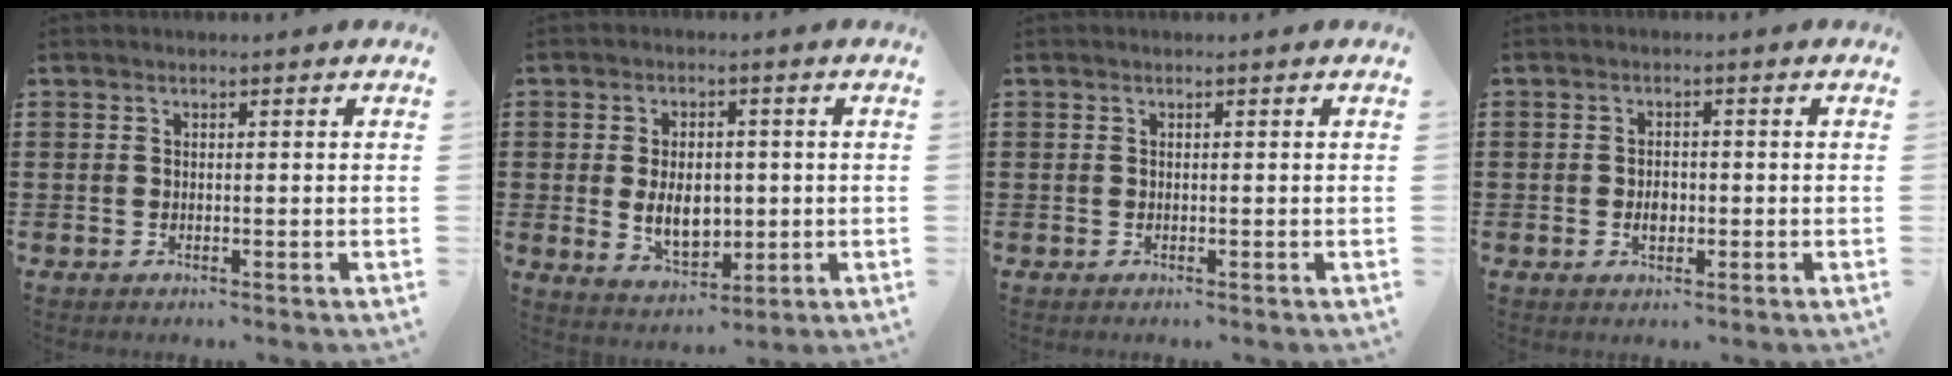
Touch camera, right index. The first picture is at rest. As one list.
[{"total": 6.9, "force": [-0.2, 4.6, 5.1], "torque": [-0.090, -0.002, -0.011]}, {"total": 0.0}, {"total": 2.3, "force": [-0.4, 1.4, 1.8], "torque": [-0.035, 0.002, -0.008]}]